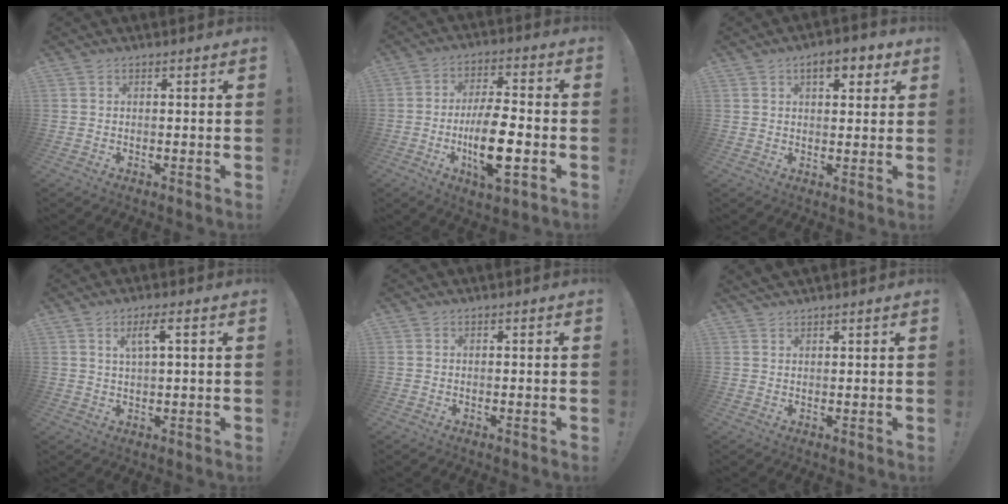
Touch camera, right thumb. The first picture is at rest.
{"total": 13.6, "force": [-4.4, 5.8, 11.5], "torque": [-0.212, 0.014, -0.074]}
{"total": 6.7, "force": [3.6, 3.0, 4.8], "torque": [-0.055, -0.010, 0.056]}
{"total": 4.7, "force": [1.9, 0.6, 4.3], "torque": [-0.073, -0.002, 0.026]}
{"total": 0.0}
{"total": 1.6, "force": [1.5, 0.0, 0.4], "torque": [-0.004, -0.010, 0.027]}